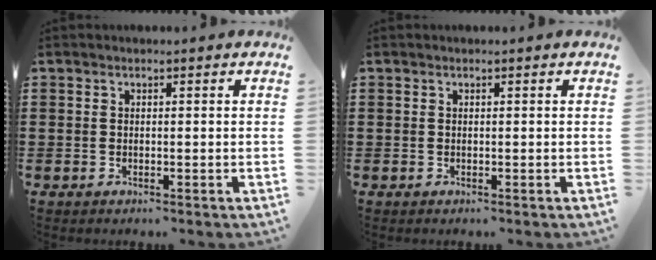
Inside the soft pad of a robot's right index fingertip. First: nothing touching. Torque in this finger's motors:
{"motor_torque": [0.67, 0.66, 0.00, 0.00]}